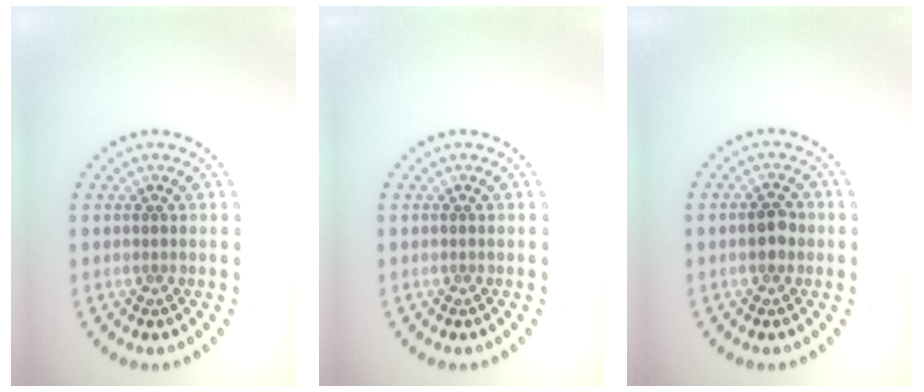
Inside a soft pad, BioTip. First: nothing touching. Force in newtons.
{"total": 0.0}
{"total": 1.9, "press": 1.9, "slide": 0.1}